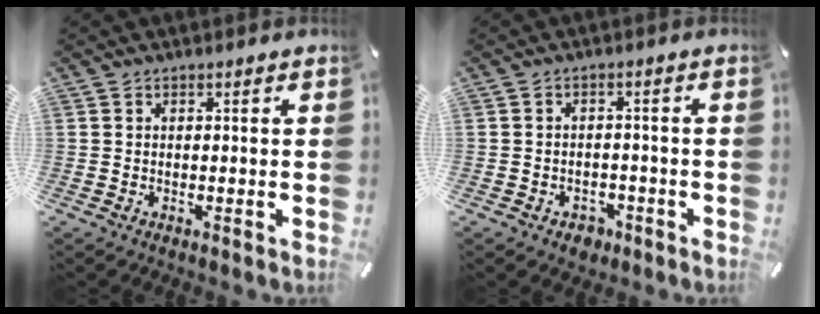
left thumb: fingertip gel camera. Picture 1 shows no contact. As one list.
[{"total": 3.5, "force": [-2.0, 2.6, 1.2], "torque": [-0.024, 0.006, -0.039]}]